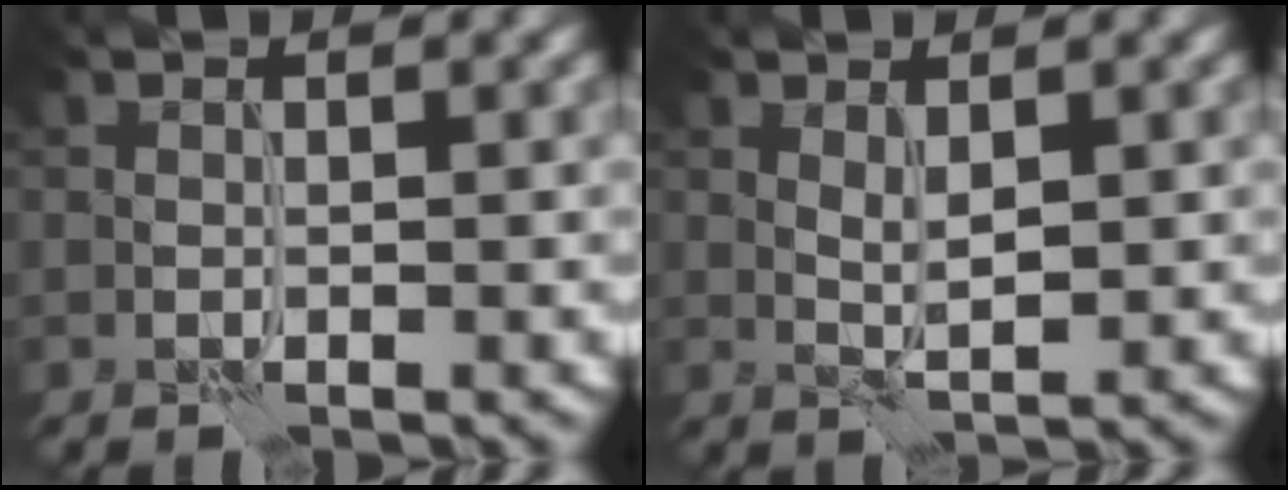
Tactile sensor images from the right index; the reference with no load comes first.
{"total": 1.4, "force": [0.5, 0.2, 1.3], "torque": [-0.026, -0.004, 0.013]}